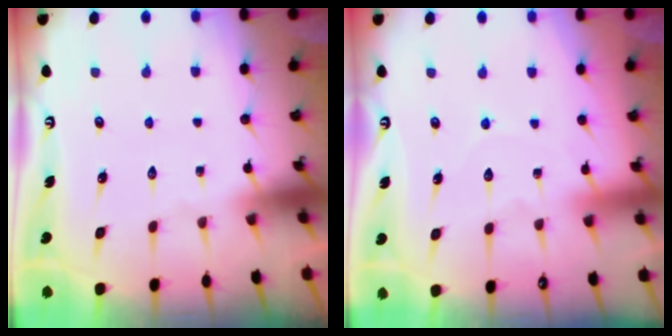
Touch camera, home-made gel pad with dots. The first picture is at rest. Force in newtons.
{"total": 5.5, "press": 5.5, "slide": 0.5}